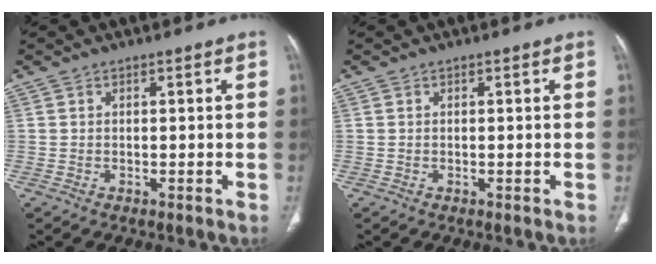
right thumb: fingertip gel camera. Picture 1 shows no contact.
{"total": 0.0}